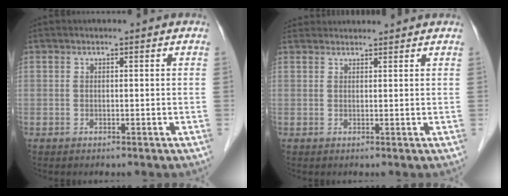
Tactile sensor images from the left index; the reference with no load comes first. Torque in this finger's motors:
{"motor_torque": [-0.30, -0.10, -0.08, -0.04]}